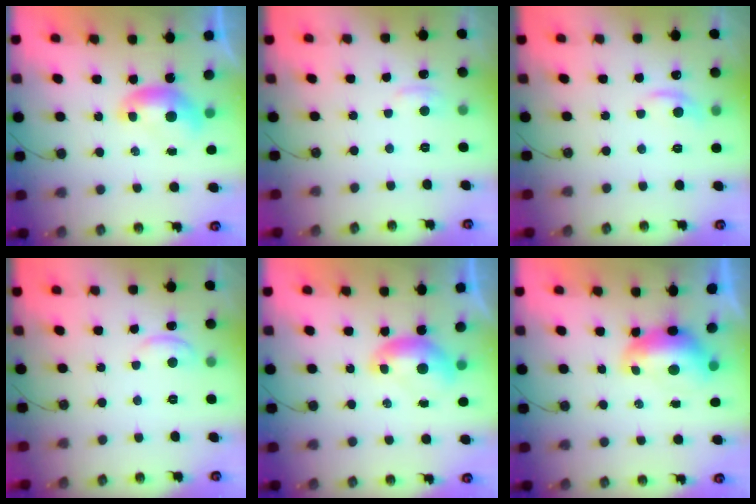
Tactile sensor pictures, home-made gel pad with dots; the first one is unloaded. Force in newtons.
{"total": 1.2, "press": 0.8, "slide": 0.9}
{"total": 1.3, "press": 1.1, "slide": 0.7}
{"total": 0.6, "press": 0.4, "slide": 0.5}
{"total": 0.0}
{"total": 1.2, "press": 1.1, "slide": 0.5}